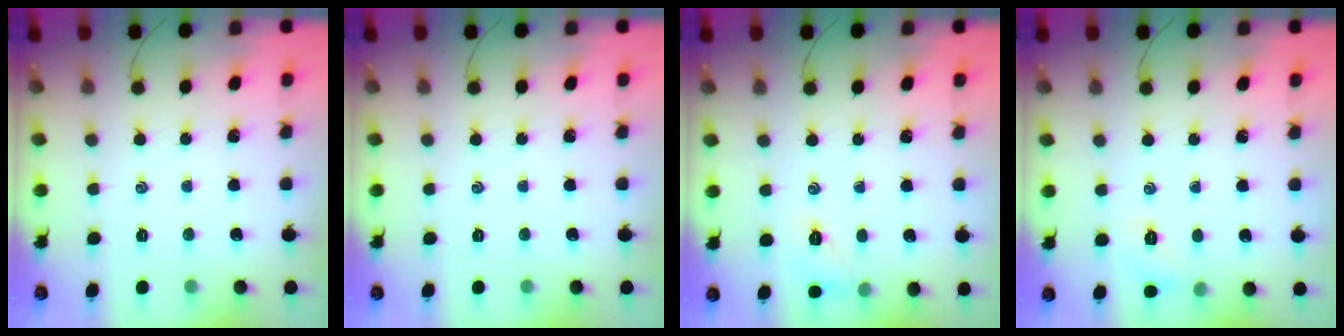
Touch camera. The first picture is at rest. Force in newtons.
{"total": 0.0}
{"total": 6.9, "press": 6.8, "slide": 1.2}
{"total": 6.6, "press": 6.3, "slide": 1.8}